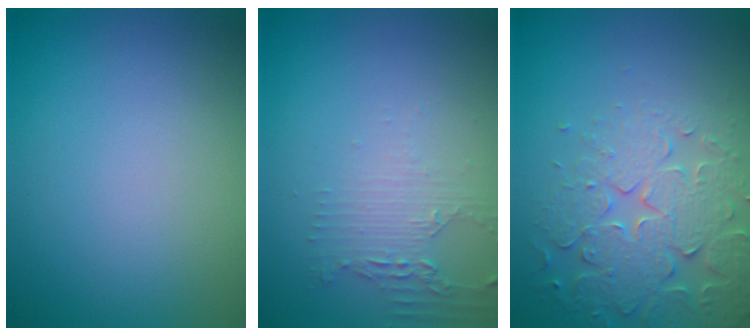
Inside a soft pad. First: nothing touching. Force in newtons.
{"total": 2.2, "press": 1.8, "slide": 1.2}
{"total": 4.6, "press": 4.5, "slide": 0.8}